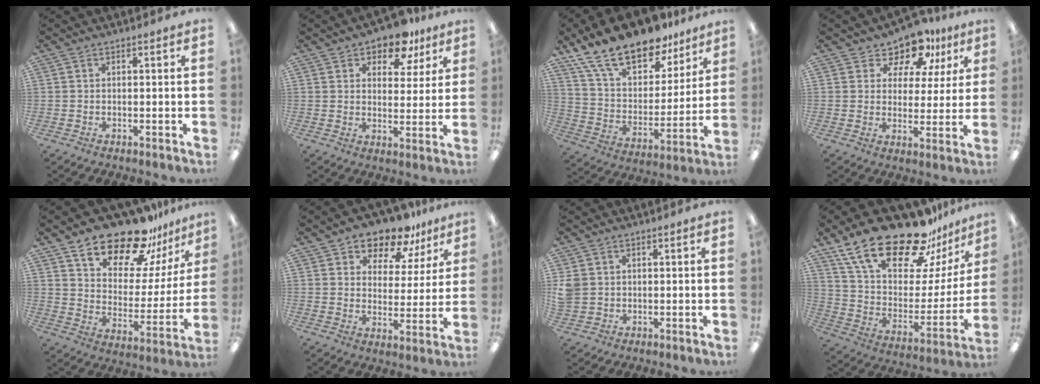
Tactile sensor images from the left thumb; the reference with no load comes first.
{"total": 9.6, "force": [7.3, 4.9, 3.8], "torque": [-0.055, -0.040, 0.131]}
{"total": 19.8, "force": [15.3, 8.8, 8.8], "torque": [-0.166, -0.098, 0.277]}
{"total": 10.2, "force": [7.9, 5.5, 3.3], "torque": [-0.061, -0.052, 0.145]}
{"total": 19.8, "force": [16.4, 7.7, 8.0], "torque": [-0.139, -0.125, 0.288]}
{"total": 11.6, "force": [10.2, 5.0, 2.5], "torque": [-0.044, -0.086, 0.188]}
{"total": 3.9, "force": [0.7, 3.7, 1.0], "torque": [-0.016, 0.005, 0.014]}
{"total": 26.7, "force": [20.1, 10.1, 14.4], "torque": [-0.247, -0.132, 0.355]}